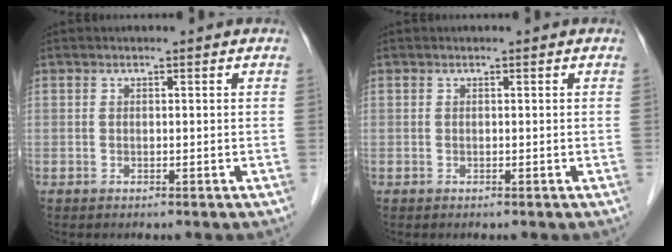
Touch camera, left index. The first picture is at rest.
{"total": 0.0}